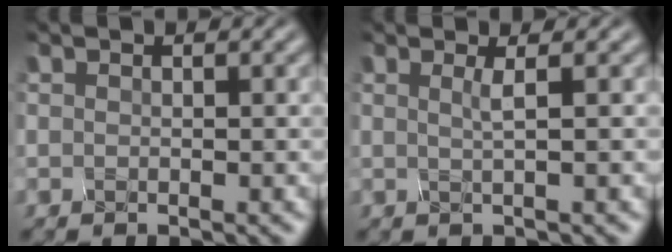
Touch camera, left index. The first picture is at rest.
{"total": 1.1, "force": [0.1, 0.2, 1.1], "torque": [-0.008, 0.002, -0.007]}